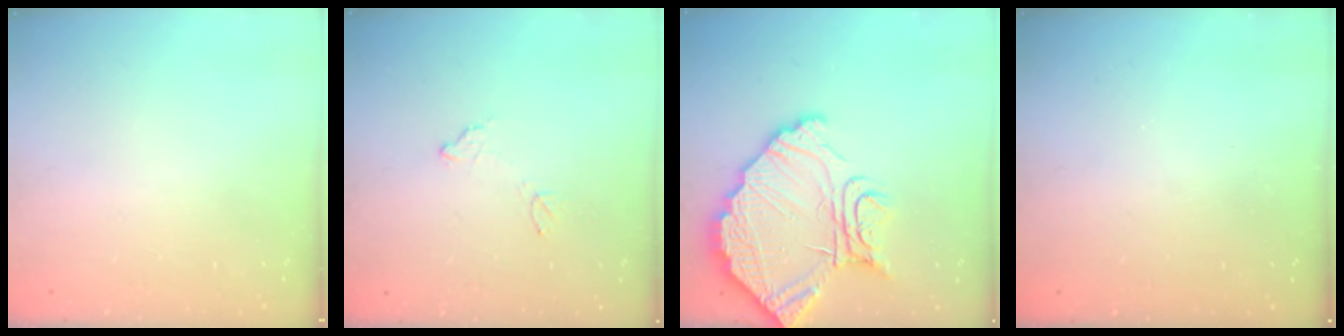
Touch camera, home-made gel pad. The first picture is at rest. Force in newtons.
{"total": 8.0, "press": 8.0, "slide": 0.4}
{"total": 15.5, "press": 15.4, "slide": 1.6}
{"total": 3.1, "press": 3.0, "slide": 0.8}